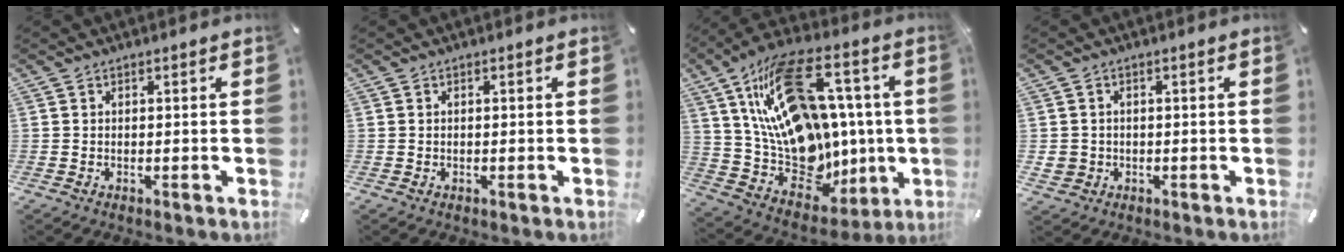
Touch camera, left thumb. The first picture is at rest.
{"total": 0.0}
{"total": 25.2, "force": [6.5, 15.8, 18.5], "torque": [-0.341, -0.051, 0.123]}
{"total": 3.1, "force": [-0.5, 3.0, 0.8], "torque": [-0.015, 0.005, -0.009]}